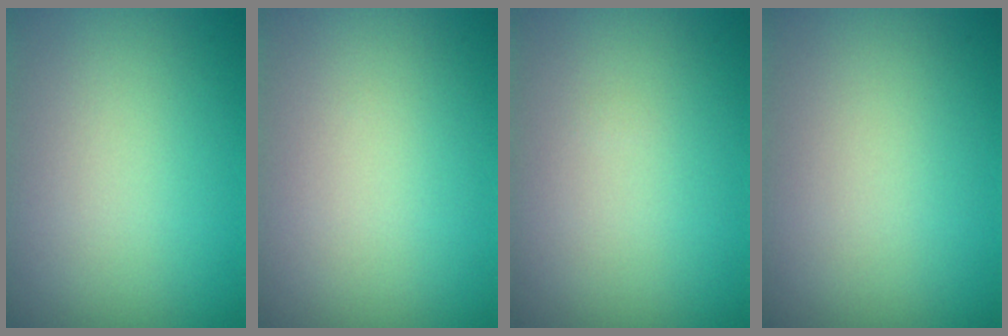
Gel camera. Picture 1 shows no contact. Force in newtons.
{"total": 0.0}
{"total": 0.0}
{"total": 0.0}